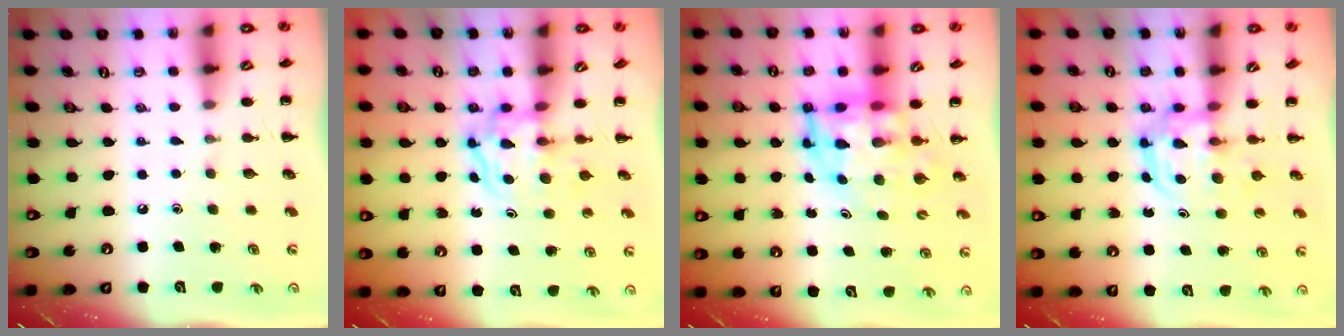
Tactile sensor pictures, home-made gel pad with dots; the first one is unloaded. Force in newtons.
{"total": 3.7, "press": 3.7, "slide": 0.4}
{"total": 7.0, "press": 6.6, "slide": 2.3}
{"total": 3.3, "press": 3.2, "slide": 0.4}